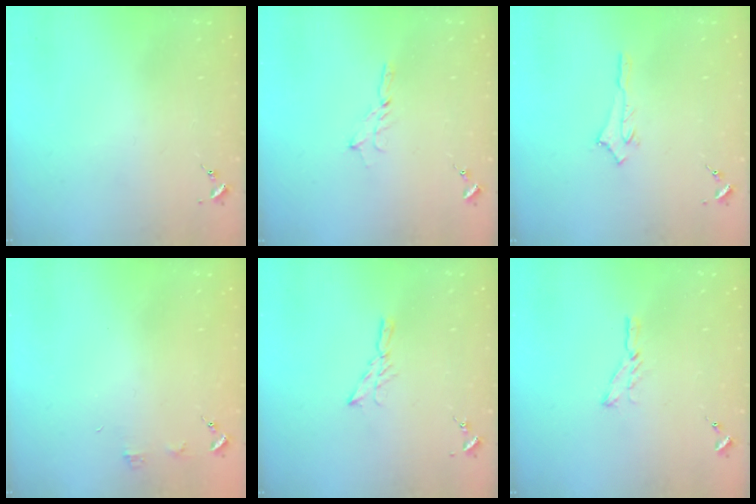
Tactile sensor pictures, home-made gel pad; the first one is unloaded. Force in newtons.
{"total": 2.3, "press": 2.3, "slide": 0.2}
{"total": 2.5, "press": 2.5, "slide": 0.2}
{"total": 3.9, "press": 3.8, "slide": 0.5}
{"total": 5.8, "press": 5.7, "slide": 0.6}
{"total": 6.4, "press": 6.3, "slide": 0.6}